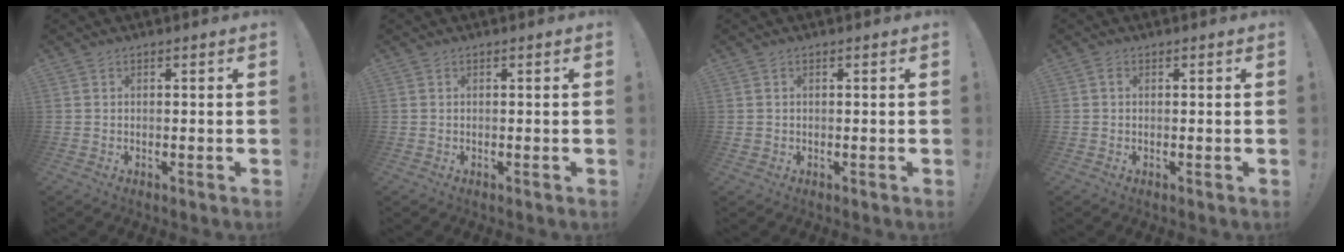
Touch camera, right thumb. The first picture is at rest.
{"total": 0.0}
{"total": 0.6, "force": [0.0, 0.6, 0.1], "torque": [-0.009, 0.005, 0.002]}
{"total": 0.7, "force": [0.0, 0.5, 0.6], "torque": [-0.013, 0.004, 0.000]}